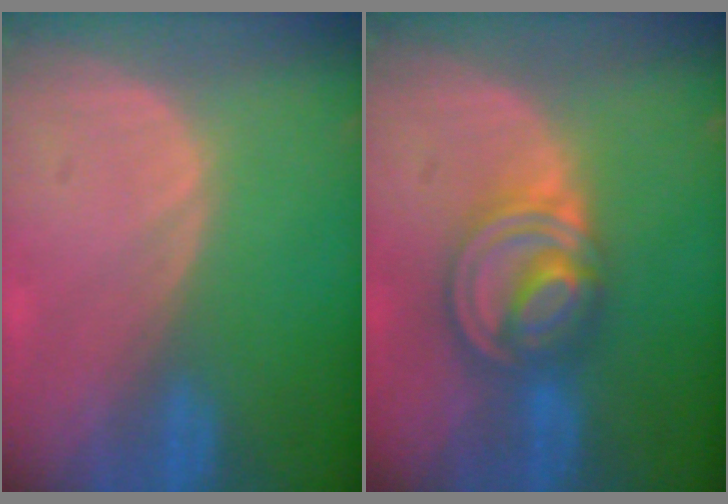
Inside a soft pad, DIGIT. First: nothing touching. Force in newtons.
{"total": 8.2, "press": 6.9, "slide": 4.3}